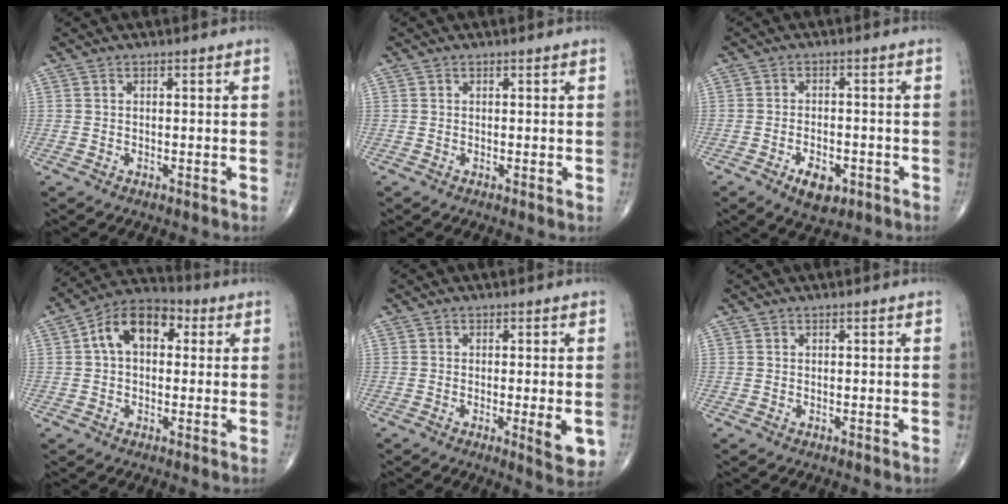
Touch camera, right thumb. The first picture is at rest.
{"total": 0.0}
{"total": 5.9, "force": [-2.8, 3.2, 4.1], "torque": [-0.058, 0.008, -0.040]}
{"total": 11.1, "force": [2.4, 7.2, 8.1], "torque": [-0.118, 0.030, 0.027]}
{"total": 5.1, "force": [-1.0, 1.1, 4.8], "torque": [-0.065, -0.013, -0.015]}
{"total": 0.0}